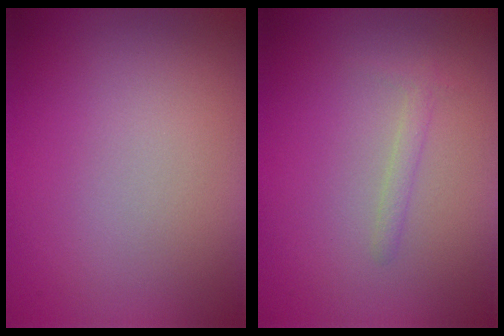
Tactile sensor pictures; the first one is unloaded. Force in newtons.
{"total": 1.0, "press": 1.0, "slide": 0.0}